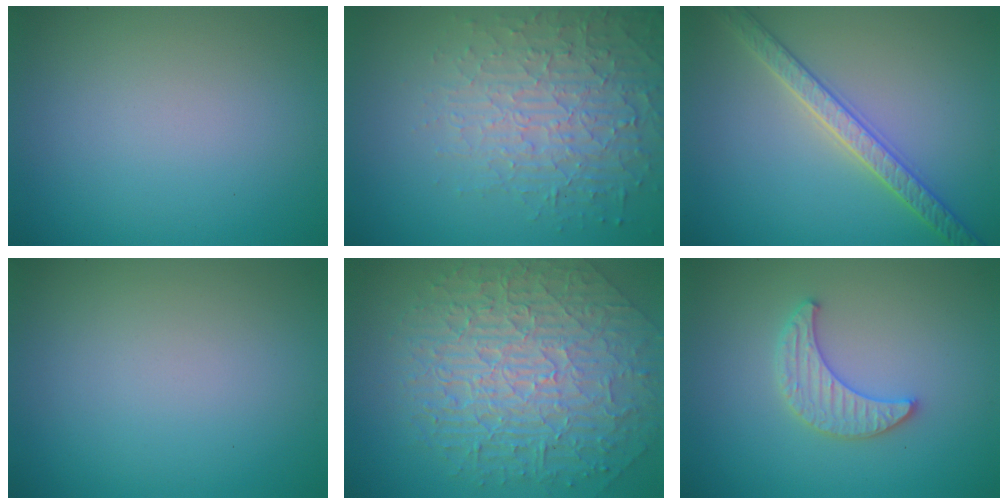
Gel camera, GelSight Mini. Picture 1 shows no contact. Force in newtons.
{"total": 4.8, "press": 4.5, "slide": 1.7}
{"total": 3.4, "press": 3.4, "slide": 0.6}
{"total": 0.0}
{"total": 10.0, "press": 6.6, "slide": 7.5}
{"total": 2.9, "press": 2.9, "slide": 0.7}